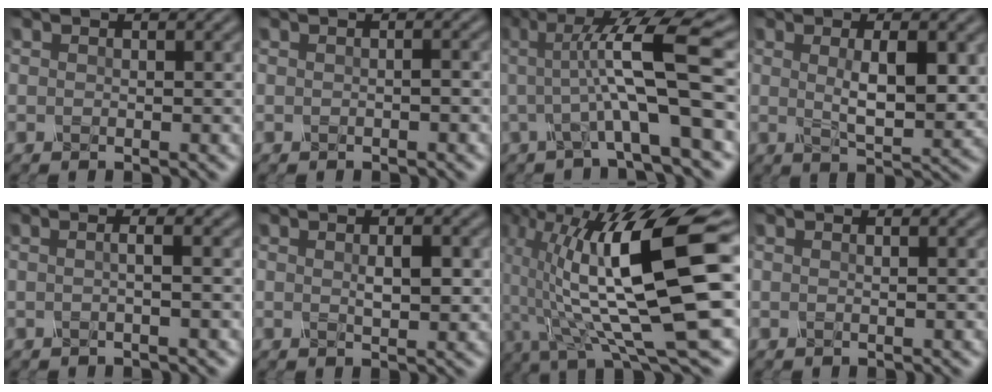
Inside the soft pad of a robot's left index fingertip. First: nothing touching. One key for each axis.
{"total": 0.8, "fx": -0.2, "fy": 0.2, "fz": 0.7, "tx": -0.007, "ty": -0.005, "tz": -0.006}
{"total": 8.7, "fx": 0.6, "fy": 1.4, "fz": 8.6, "tx": -0.132, "ty": 0.004, "tz": 0.009}
{"total": 5.2, "fx": 0.6, "fy": 1.3, "fz": 5.0, "tx": -0.085, "ty": -0.005, "tz": 0.019}
{"total": 2.1, "fx": 0.1, "fy": 1.0, "fz": 1.9, "tx": -0.008, "ty": 0.007, "tz": -0.025}
{"total": 2.1, "fx": 0.2, "fy": 0.5, "fz": 2.1, "tx": -0.038, "ty": -0.002, "tz": 0.009}
{"total": 14.0, "fx": 0.6, "fy": 3.7, "fz": 13.5, "tx": -0.257, "ty": 0.010, "tz": 0.019}
{"total": 0.9, "fx": 0.3, "fy": 0.4, "fz": 0.7, "tx": -0.002, "ty": -0.003, "tz": -0.007}